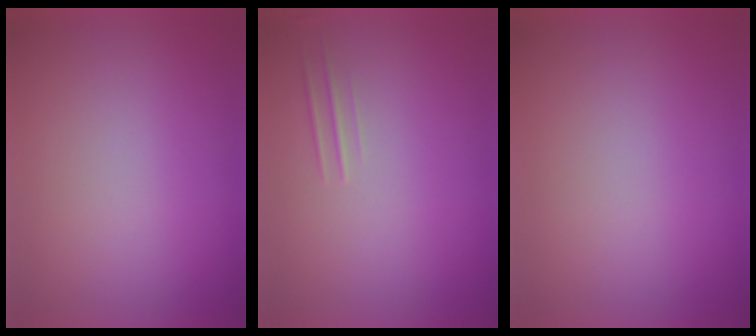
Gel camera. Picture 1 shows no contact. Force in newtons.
{"total": 1.7}
{"total": 0.0}